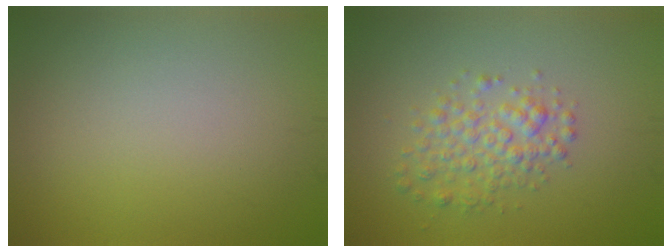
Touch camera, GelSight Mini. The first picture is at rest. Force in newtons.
{"total": 3.1, "press": 3.1, "slide": 0.1}